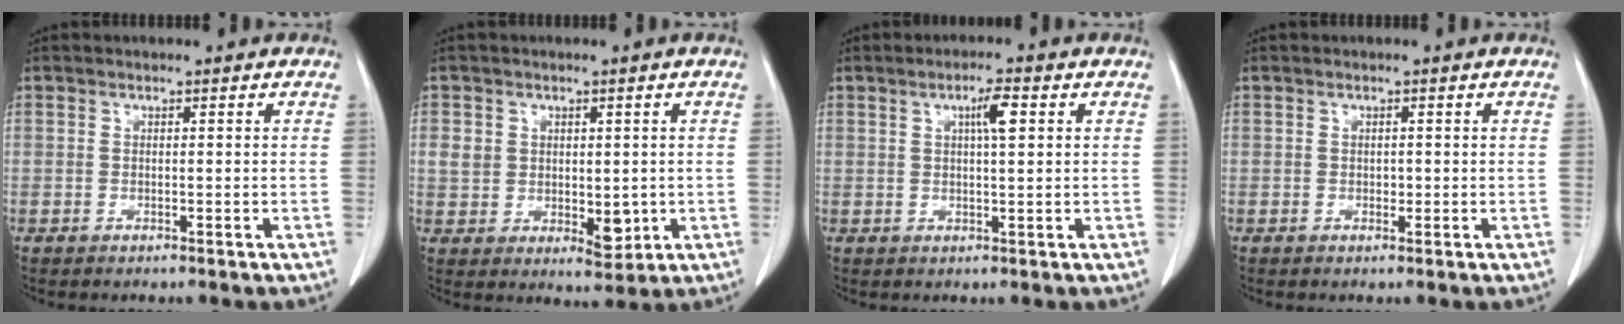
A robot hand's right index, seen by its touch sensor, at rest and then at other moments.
{"total": 6.3, "force": [0.2, 4.7, 4.3], "torque": [-0.052, -0.003, 0.017]}
{"total": 3.7, "force": [1.3, 0.4, 3.5], "torque": [-0.060, 0.003, 0.020]}
{"total": 0.7, "force": [-0.1, 0.6, 0.4], "torque": [-0.005, 0.001, -0.002]}